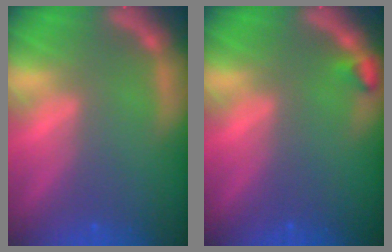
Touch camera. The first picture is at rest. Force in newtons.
{"total": 0.9}